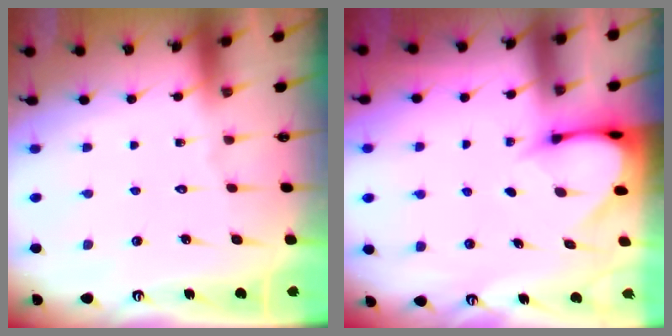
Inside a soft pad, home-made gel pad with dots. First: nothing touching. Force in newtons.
{"total": 3.4, "press": 3.4, "slide": 0.1}